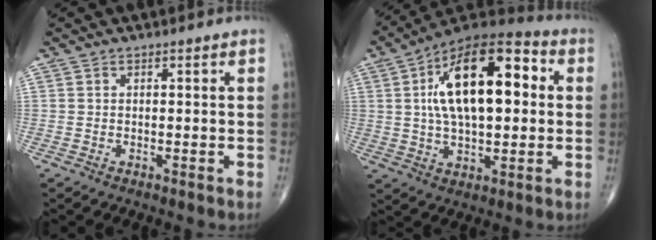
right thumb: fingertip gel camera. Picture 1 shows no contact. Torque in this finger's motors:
{"motor_torque": [-0.46, 1.45, 1.78, 0.53, 0.32]}